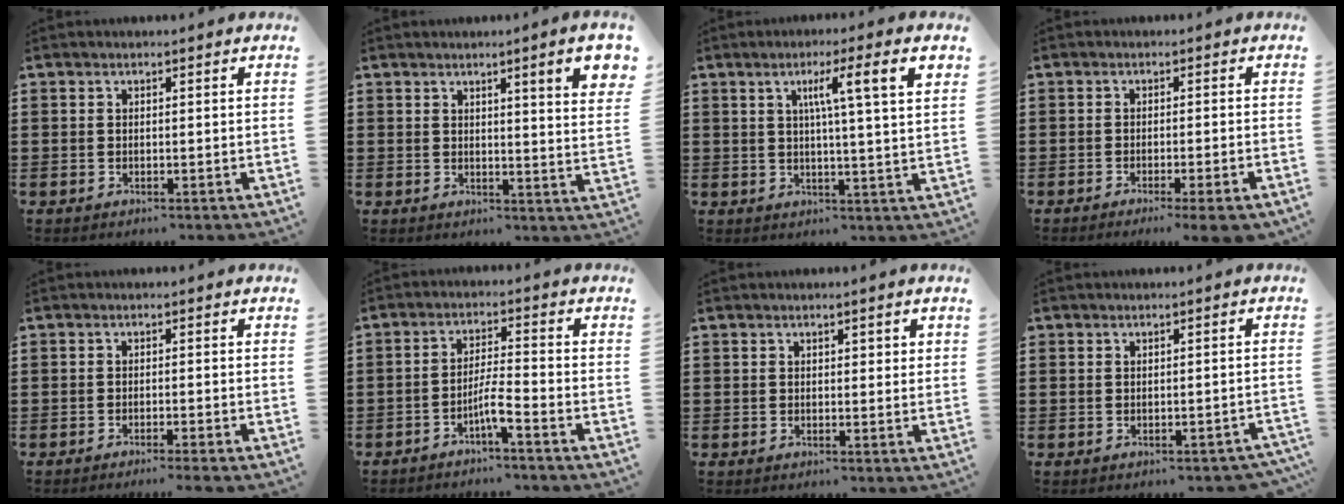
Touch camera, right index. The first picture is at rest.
{"total": 5.5, "force": [2.6, 0.1, 4.8], "torque": [-0.080, -0.010, 0.038]}
{"total": 7.1, "force": [2.6, 0.0, 6.6], "torque": [-0.124, -0.003, 0.037]}
{"total": 2.7, "force": [-2.0, -0.5, 1.7], "torque": [-0.027, -0.009, -0.038]}
{"total": 1.3, "force": [-1.1, -0.2, 0.6], "torque": [-0.012, -0.001, -0.022]}
{"total": 4.1, "force": [-2.8, 0.1, 3.1], "torque": [-0.064, -0.005, -0.055]}
{"total": 0.6, "force": [0.3, 0.4, 0.4], "torque": [-0.008, 0.003, 0.005]}
{"total": 1.1, "force": [-1.0, 0.5, 0.2], "torque": [-0.007, 0.001, -0.021]}